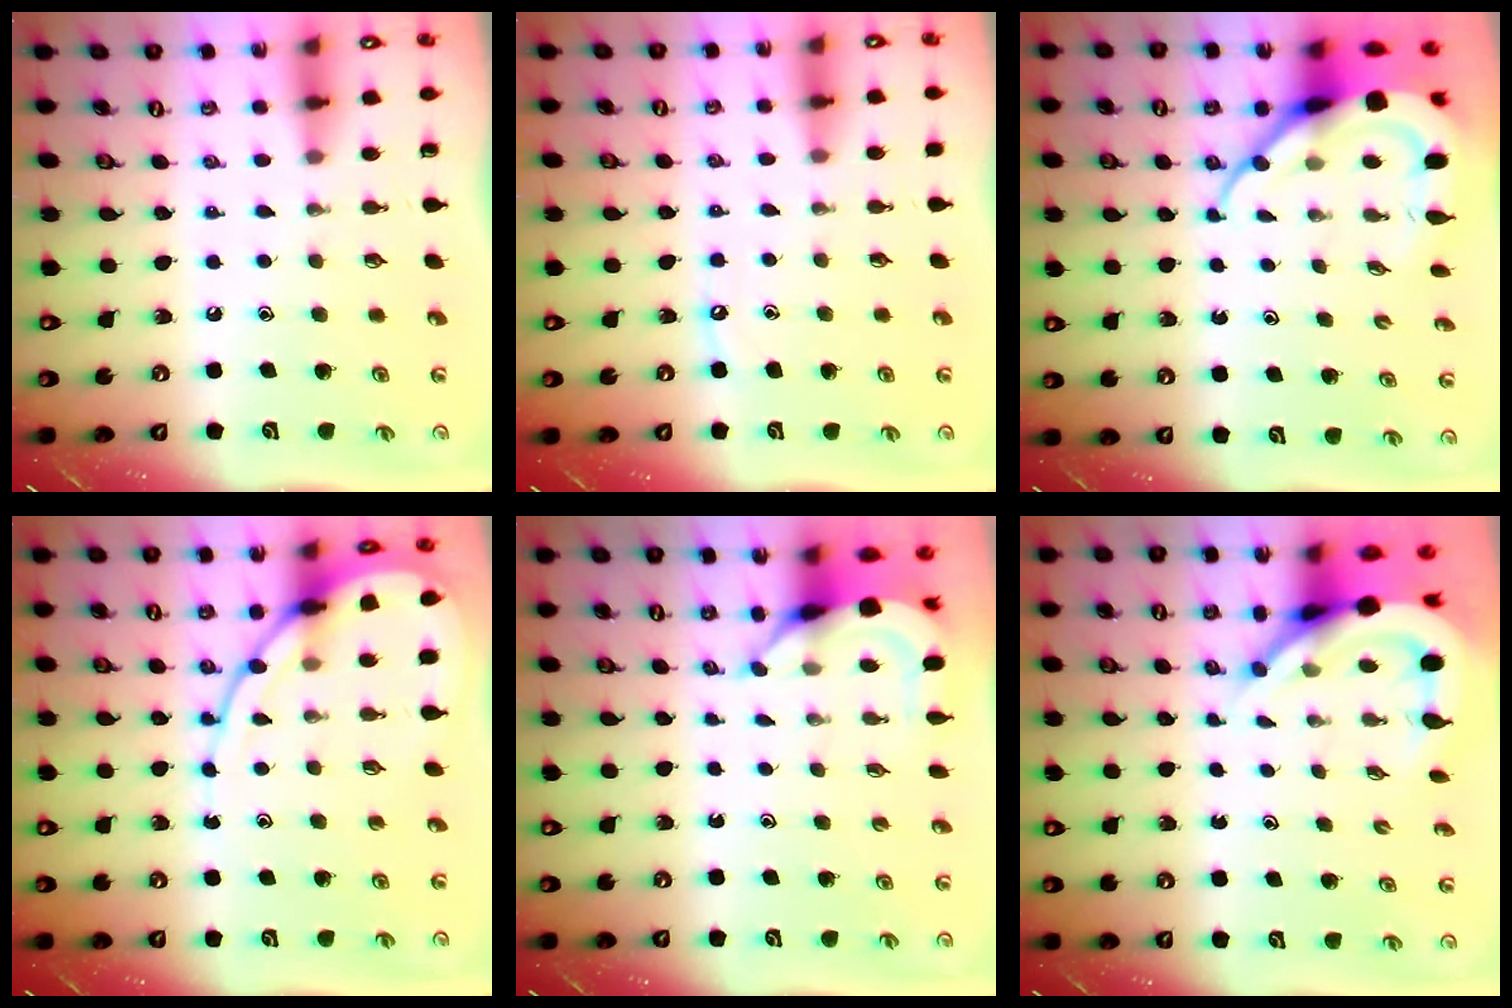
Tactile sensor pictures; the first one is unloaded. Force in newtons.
{"total": 2.6, "press": 2.6, "slide": 0.4}
{"total": 11.2, "press": 11.1, "slide": 1.2}
{"total": 10.2, "press": 10.2, "slide": 1.0}
{"total": 5.0, "press": 5.0, "slide": 0.6}
{"total": 10.3, "press": 10.2, "slide": 1.3}